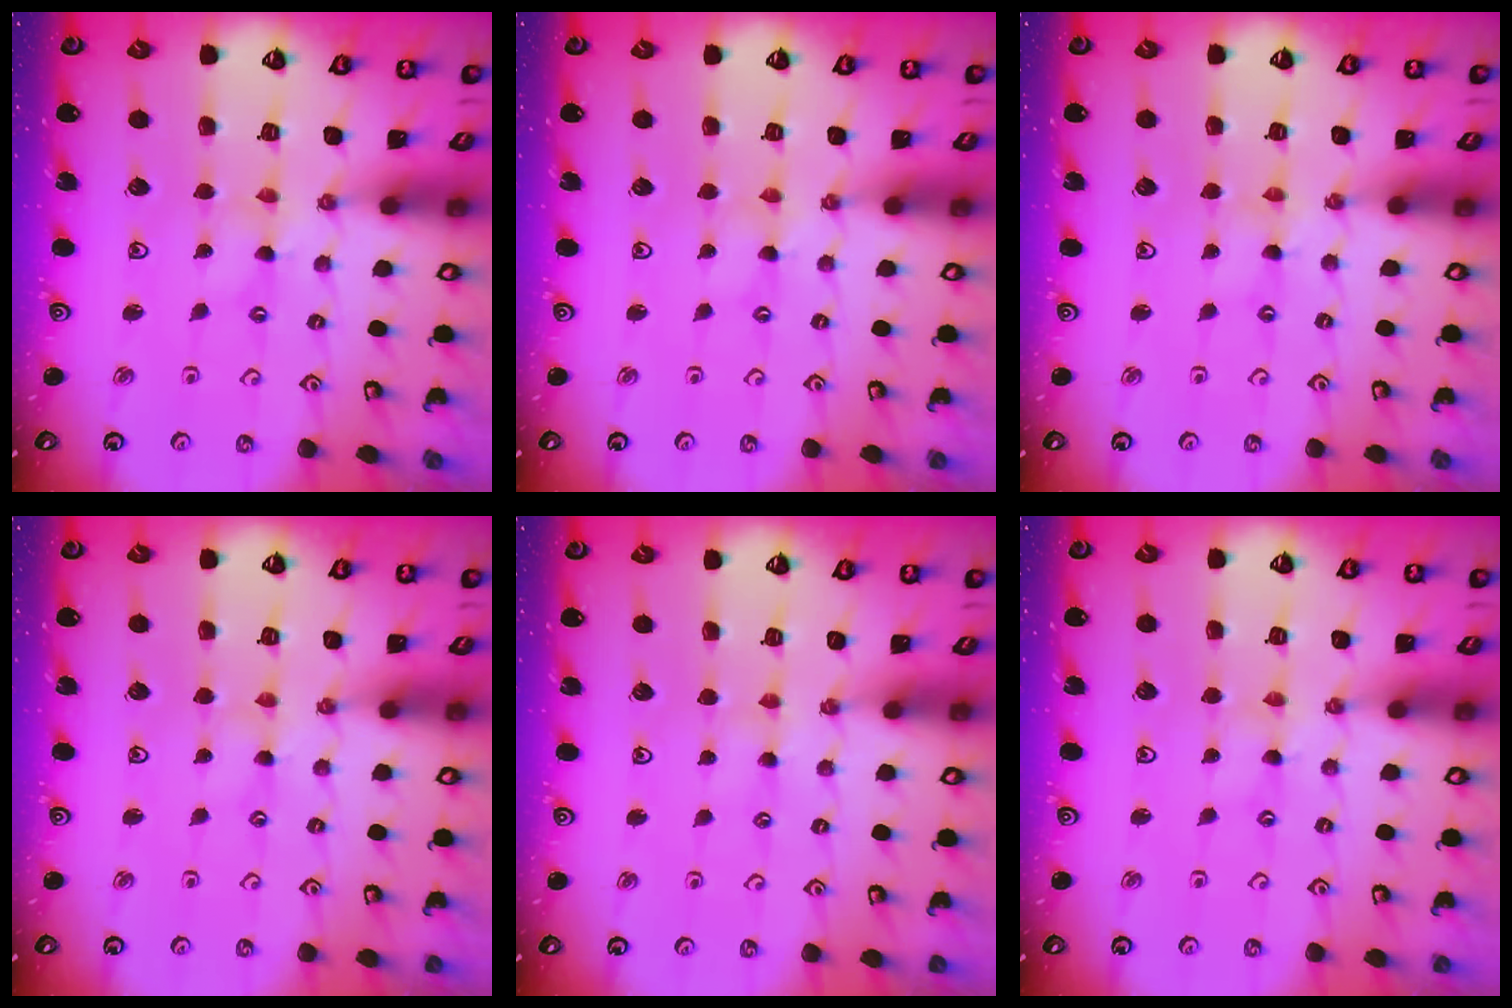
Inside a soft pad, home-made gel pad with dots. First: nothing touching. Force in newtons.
{"total": 0.0}
{"total": 0.0}
{"total": 0.8, "press": 0.8, "slide": 0.1}
{"total": 2.1, "press": 2.1, "slide": 0.4}
{"total": 0.6, "press": 0.6, "slide": 0.2}